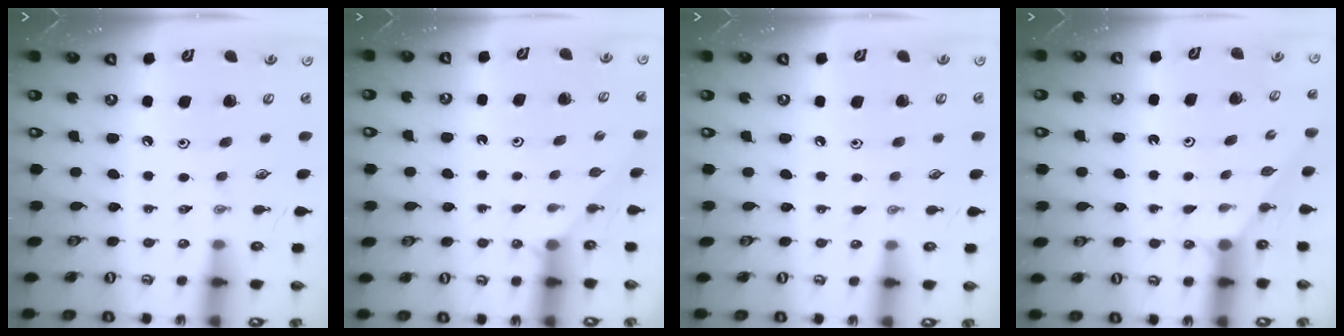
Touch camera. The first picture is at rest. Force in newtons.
{"total": 3.9, "press": 3.9, "slide": 0.4}
{"total": 3.5, "press": 3.5, "slide": 0.4}
{"total": 2.1, "press": 2.1, "slide": 0.3}